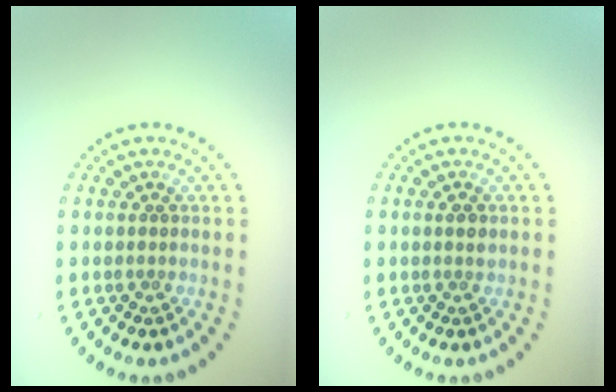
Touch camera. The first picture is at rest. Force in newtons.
{"total": 1.0, "press": 0.9, "slide": 0.4}